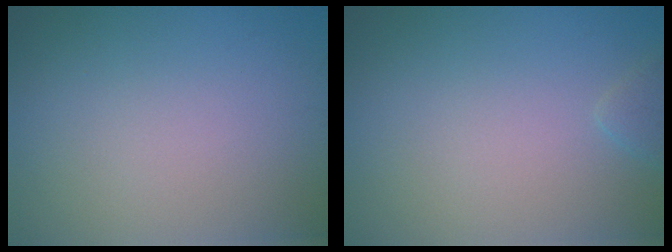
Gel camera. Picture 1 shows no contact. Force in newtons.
{"total": 1.0, "press": 1.0, "slide": 0.1}